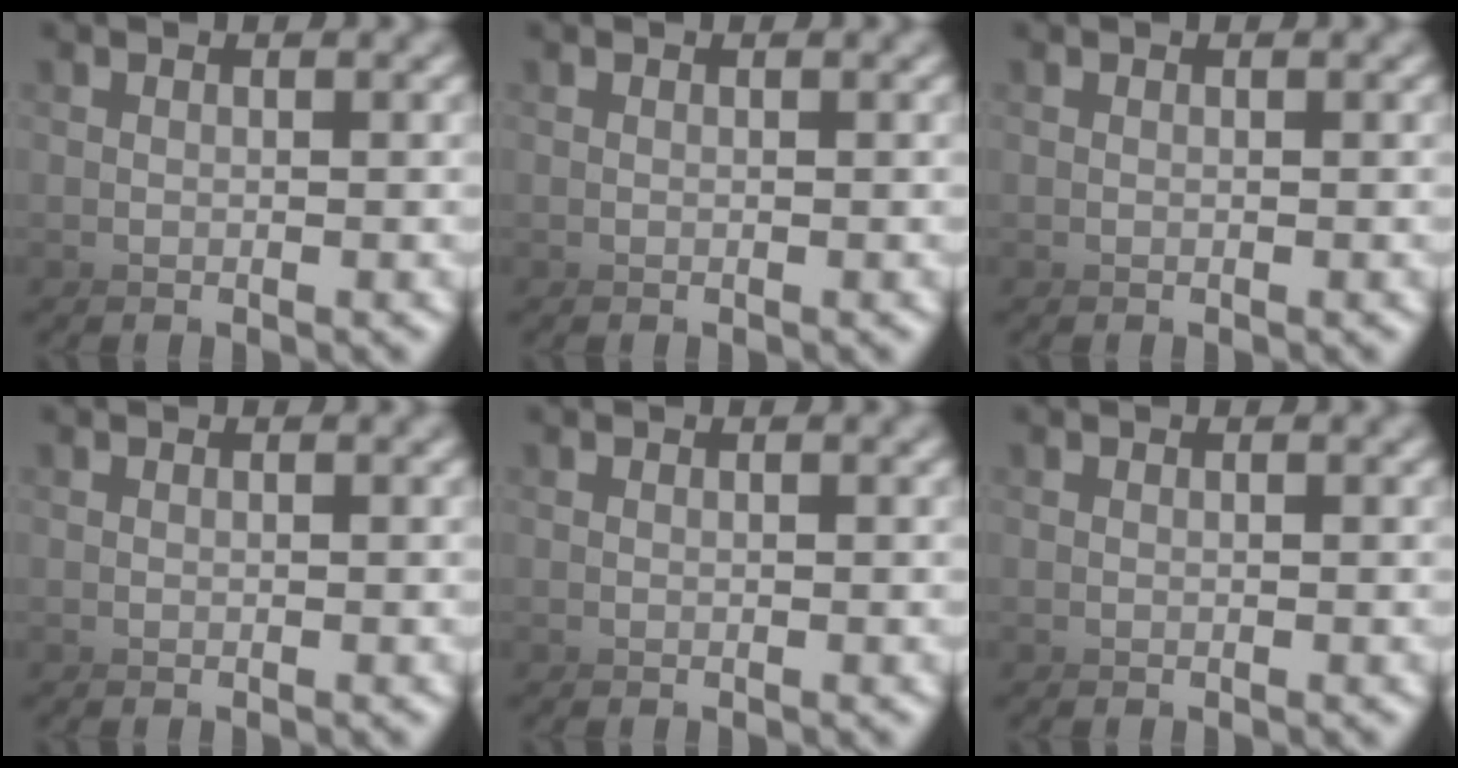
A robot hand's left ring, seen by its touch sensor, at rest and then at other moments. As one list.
[{"total": 0.0}, {"total": 0.0}, {"total": 0.0}, {"total": 0.0}, {"total": 0.0}]